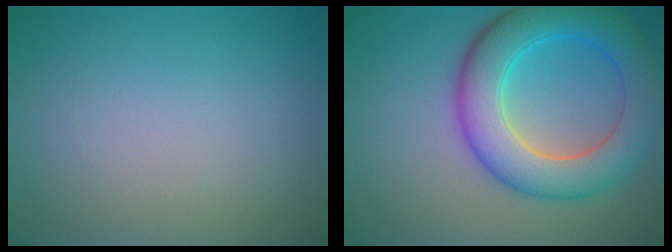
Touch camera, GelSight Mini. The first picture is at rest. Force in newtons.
{"total": 8.2, "press": 8.2, "slide": 0.3}